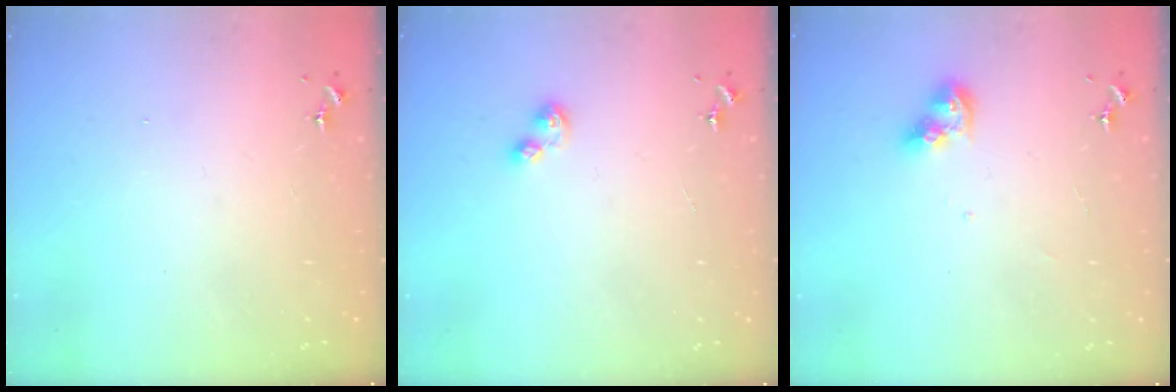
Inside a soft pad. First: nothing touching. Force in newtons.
{"total": 5.7, "press": 5.7, "slide": 0.6}
{"total": 8.2, "press": 8.2, "slide": 0.5}